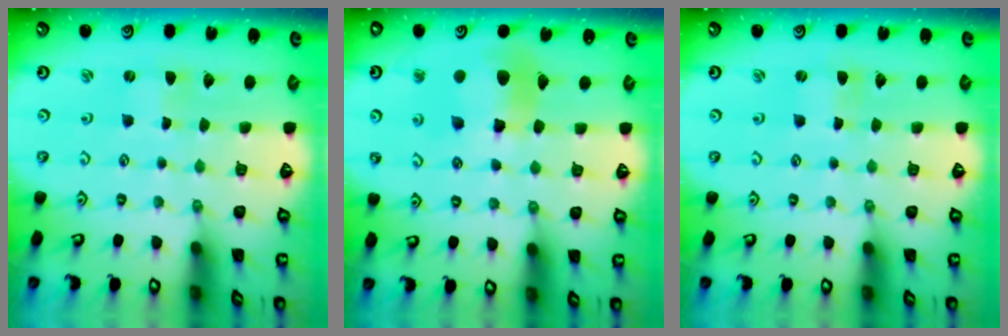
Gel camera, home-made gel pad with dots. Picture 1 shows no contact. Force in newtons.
{"total": 11.2, "press": 11.1, "slide": 1.5}
{"total": 0.0}